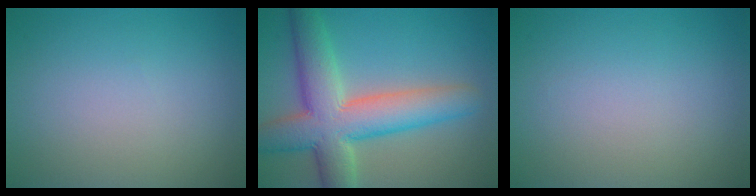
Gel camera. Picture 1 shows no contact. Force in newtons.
{"total": 9.4, "press": 9.4, "slide": 0.6}
{"total": 0.0}